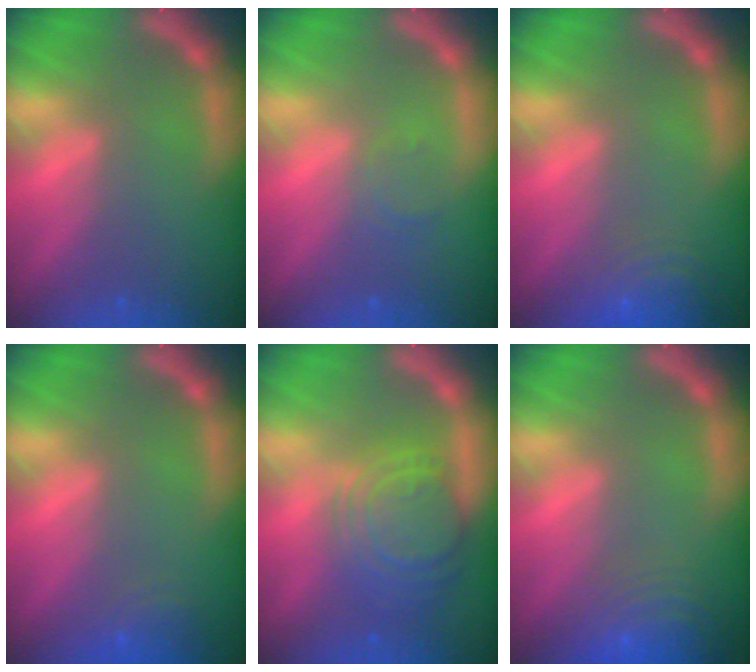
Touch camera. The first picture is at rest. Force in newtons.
{"total": 1.5}
{"total": 6.5}
{"total": 2.5}
{"total": 8.5}
{"total": 9.5}